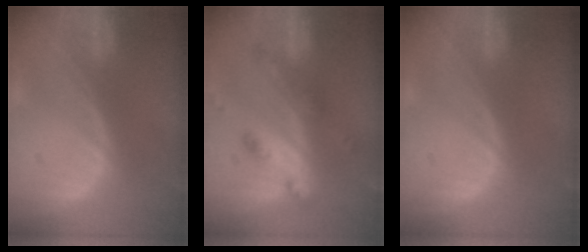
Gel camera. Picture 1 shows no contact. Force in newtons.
{"total": 6.0, "press": 5.2, "slide": 2.9}
{"total": 0.0}